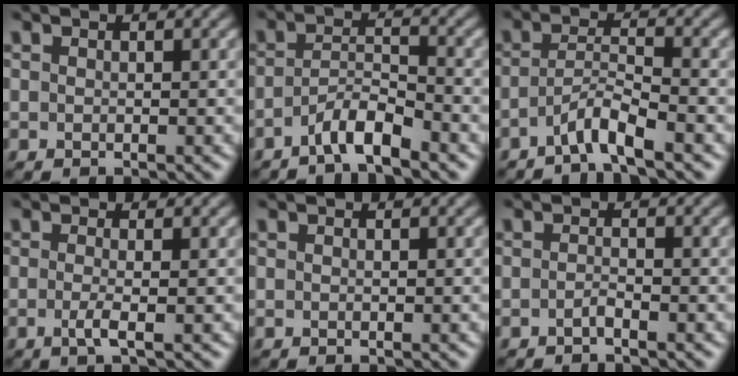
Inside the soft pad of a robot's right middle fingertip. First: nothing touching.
{"total": 3.2, "force": [-2.4, 0.6, 2.0], "torque": [-0.035, 0.008, -0.050]}
{"total": 2.9, "force": [-2.1, 0.2, 2.0], "torque": [-0.037, 0.006, -0.048]}
{"total": 1.9, "force": [-0.4, 0.5, 1.8], "torque": [-0.034, -0.006, -0.013]}
{"total": 0.0}
{"total": 0.9, "force": [-0.6, 0.1, 0.6], "torque": [-0.012, 0.003, -0.013]}